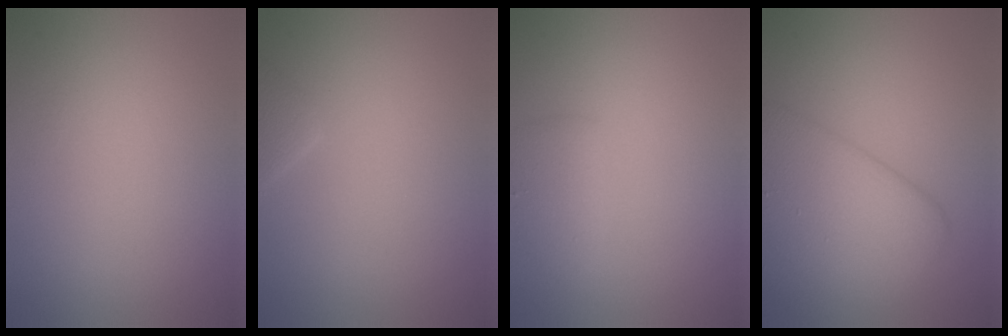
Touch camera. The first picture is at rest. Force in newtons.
{"total": 1.3, "press": 1.3, "slide": 0.1}
{"total": 1.7, "press": 1.7, "slide": 0.1}
{"total": 6.5, "press": 6.5, "slide": 0.1}